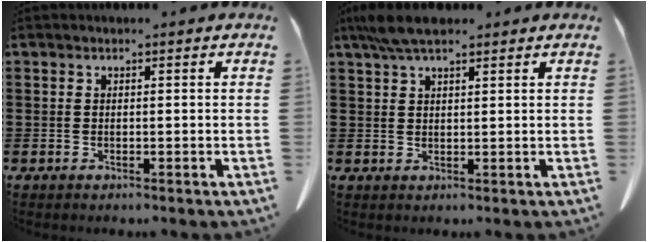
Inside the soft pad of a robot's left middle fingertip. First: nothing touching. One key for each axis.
{"total": 4.8, "fx": 3.5, "fy": 1.3, "fz": 2.9, "tx": -0.067, "ty": -0.001, "tz": 0.067}